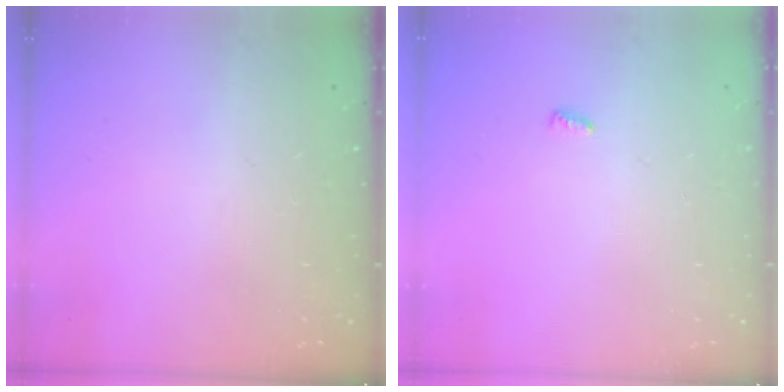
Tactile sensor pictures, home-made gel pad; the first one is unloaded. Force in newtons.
{"total": 3.5, "press": 3.5, "slide": 0.3}